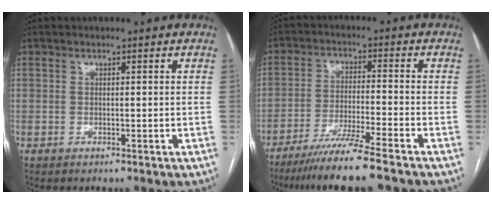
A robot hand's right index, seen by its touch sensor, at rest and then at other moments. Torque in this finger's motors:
{"motor_torque": [0.80, -0.73, 0.45, 0.15]}